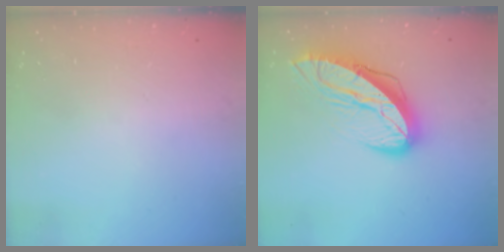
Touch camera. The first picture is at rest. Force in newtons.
{"total": 12.4, "press": 12.3, "slide": 1.3}